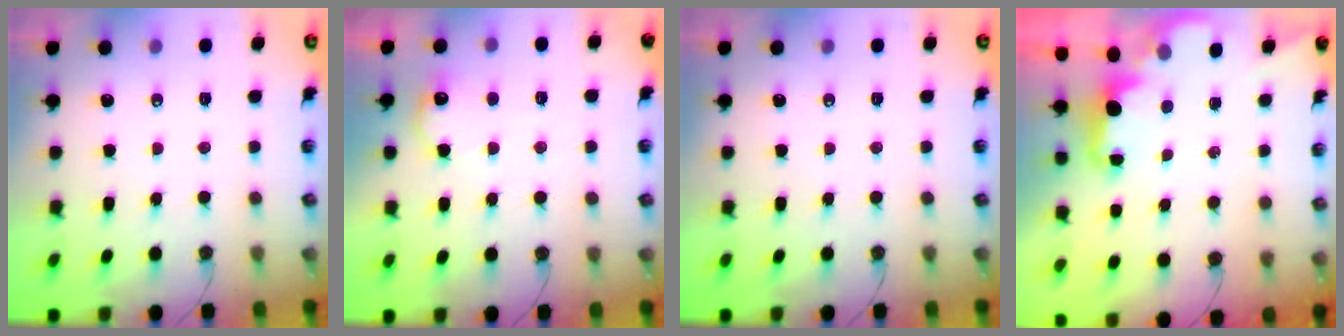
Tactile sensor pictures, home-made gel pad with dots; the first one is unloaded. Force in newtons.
{"total": 9.6, "press": 9.6, "slide": 0.6}
{"total": 0.0}
{"total": 2.1, "press": 1.9, "slide": 0.8}